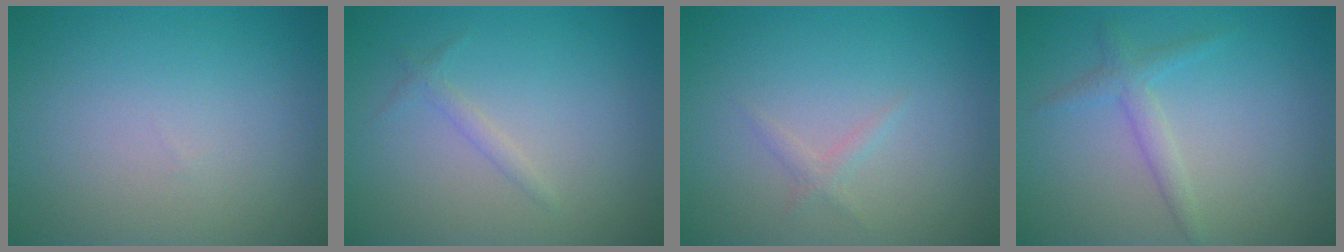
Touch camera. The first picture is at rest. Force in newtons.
{"total": 0.9, "press": 0.9, "slide": 0.1}
{"total": 0.9, "press": 0.9, "slide": 0.0}
{"total": 1.8, "press": 1.8, "slide": 0.0}